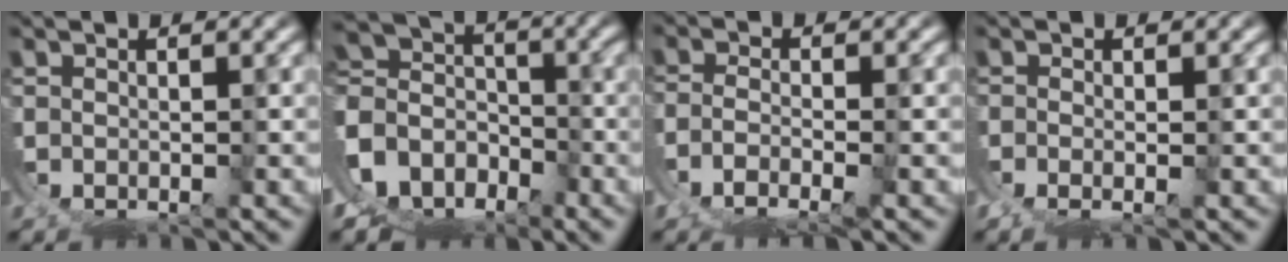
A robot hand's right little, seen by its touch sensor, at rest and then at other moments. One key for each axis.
{"total": 10.5, "fx": -0.7, "fy": 9.8, "fz": 3.6, "tx": -0.086, "ty": -0.032, "tz": -0.021}
{"total": 2.5, "fx": -1.1, "fy": 0.5, "fz": 2.2, "tx": -0.046, "ty": -0.011, "tz": -0.011}
{"total": 1.4, "fx": 0.2, "fy": -0.9, "fz": 1.1, "tx": -0.019, "ty": -0.005, "tz": 0.006}